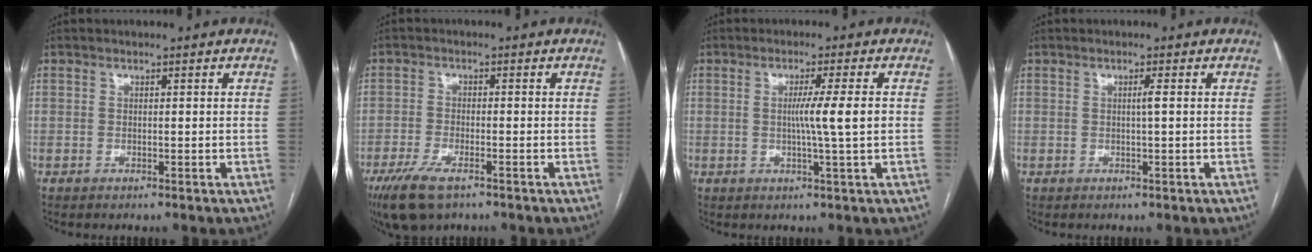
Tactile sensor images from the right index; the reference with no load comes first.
{"total": 6.9, "force": [-4.5, 2.2, 4.7], "torque": [-0.093, -0.014, -0.077]}
{"total": 5.1, "force": [0.0, -1.2, 5.0], "torque": [-0.084, -0.007, 0.000]}
{"total": 1.0, "force": [0.1, -0.3, 1.0], "torque": [-0.016, 0.001, 0.000]}